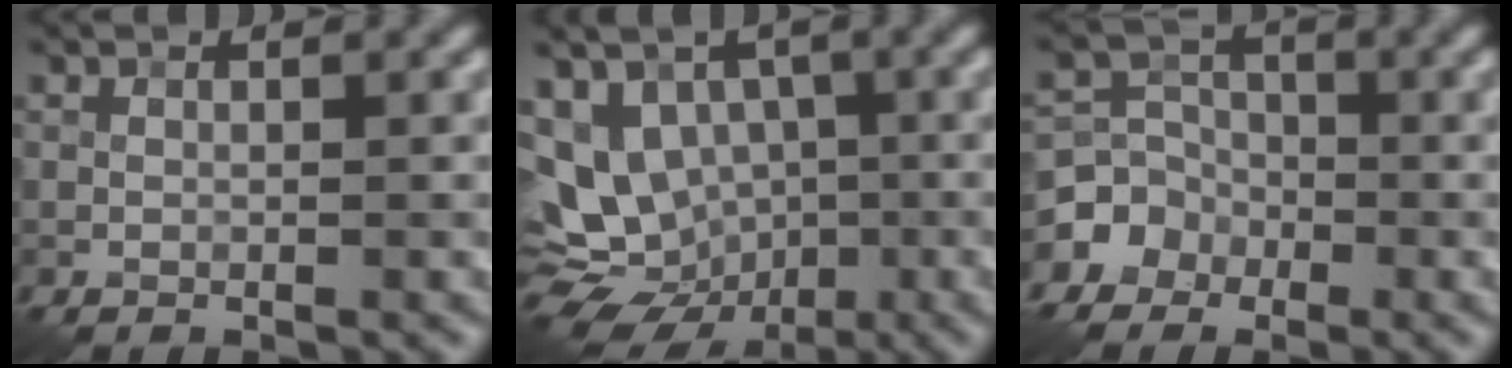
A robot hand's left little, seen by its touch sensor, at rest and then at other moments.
{"total": 12.2, "force": [-2.9, 10.3, 5.9], "torque": [-0.105, -0.005, -0.047]}
{"total": 4.3, "force": [-2.5, 3.4, 0.3], "torque": [0.021, 0.006, -0.063]}